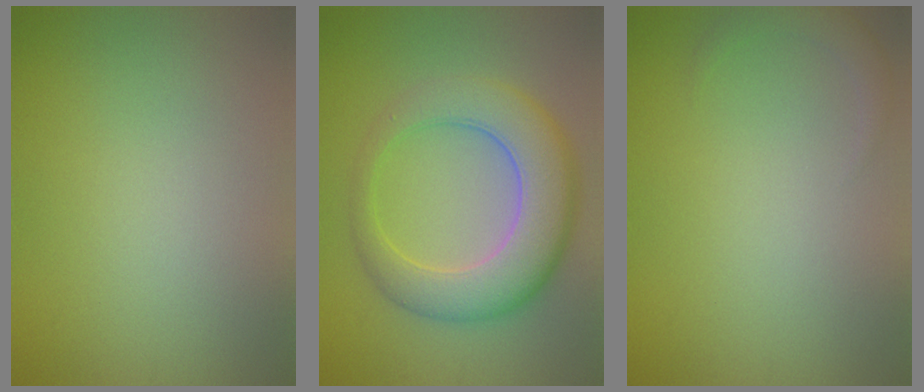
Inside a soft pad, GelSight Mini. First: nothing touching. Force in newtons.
{"total": 8.4, "press": 8.4, "slide": 0.3}
{"total": 1.4, "press": 1.4, "slide": 0.1}